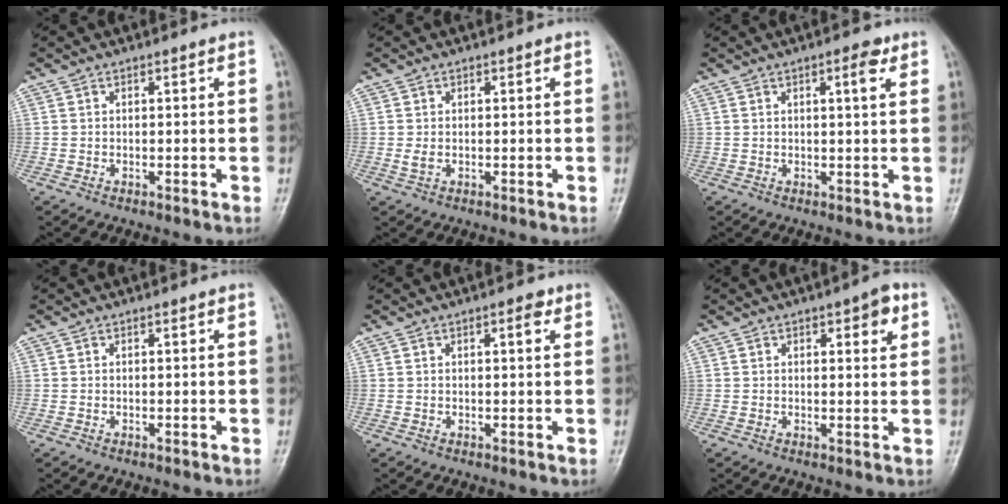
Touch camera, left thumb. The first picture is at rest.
{"total": 1.4, "force": [0.0, 0.9, 1.1], "torque": [-0.023, 0.002, -0.001]}
{"total": 3.0, "force": [1.4, 0.7, 2.6], "torque": [-0.035, -0.004, 0.019]}
{"total": 0.0}
{"total": 2.0, "force": [0.9, 0.7, 1.7], "torque": [-0.021, 0.000, 0.010]}
{"total": 4.6, "force": [2.2, 1.8, 3.7], "torque": [-0.033, -0.005, 0.023]}